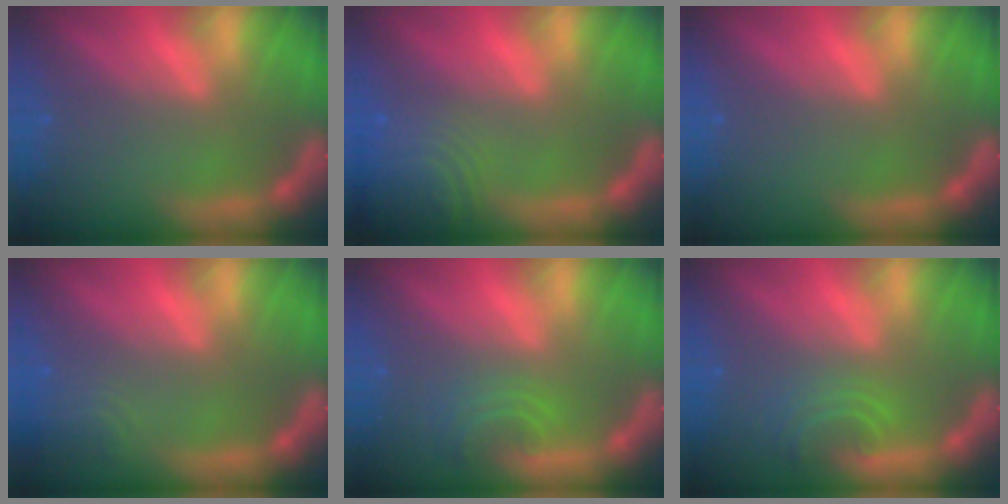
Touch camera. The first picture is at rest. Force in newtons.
{"total": 7.4}
{"total": 0.0}
{"total": 2.4}
{"total": 2.9}
{"total": 3.5}